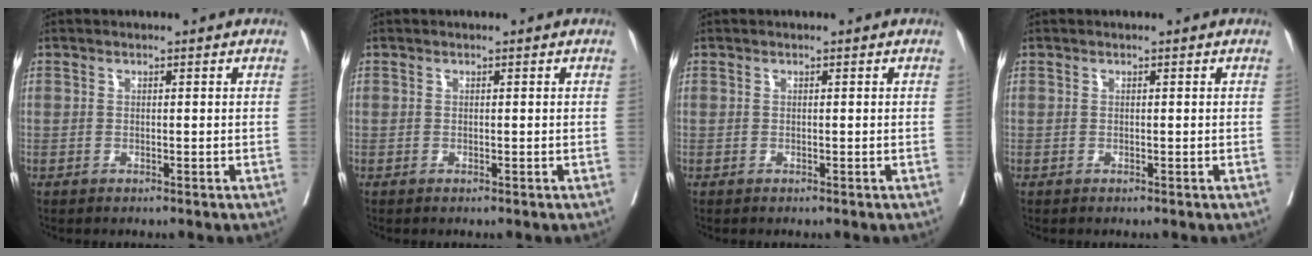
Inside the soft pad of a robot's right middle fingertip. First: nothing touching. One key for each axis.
{"total": 0.0}
{"total": 0.0}
{"total": 0.0}